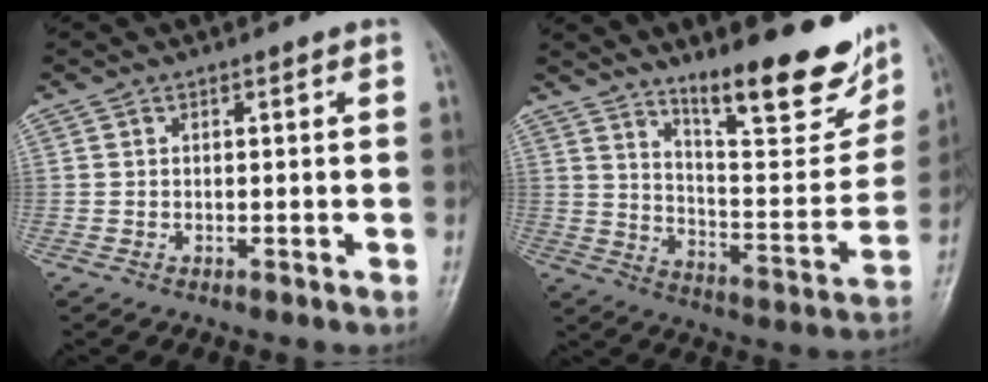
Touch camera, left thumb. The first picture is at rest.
{"total": 20.7, "force": [14.1, 5.6, 14.1], "torque": [-0.152, -0.088, 0.217]}